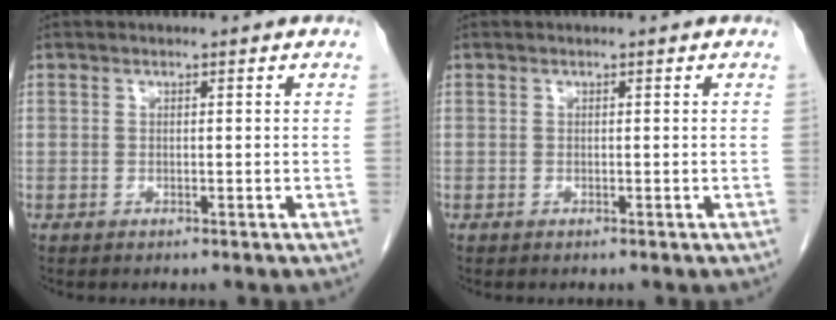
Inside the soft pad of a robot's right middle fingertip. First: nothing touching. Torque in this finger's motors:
{"motor_torque": [0.00, 0.00, 0.00, -0.04]}